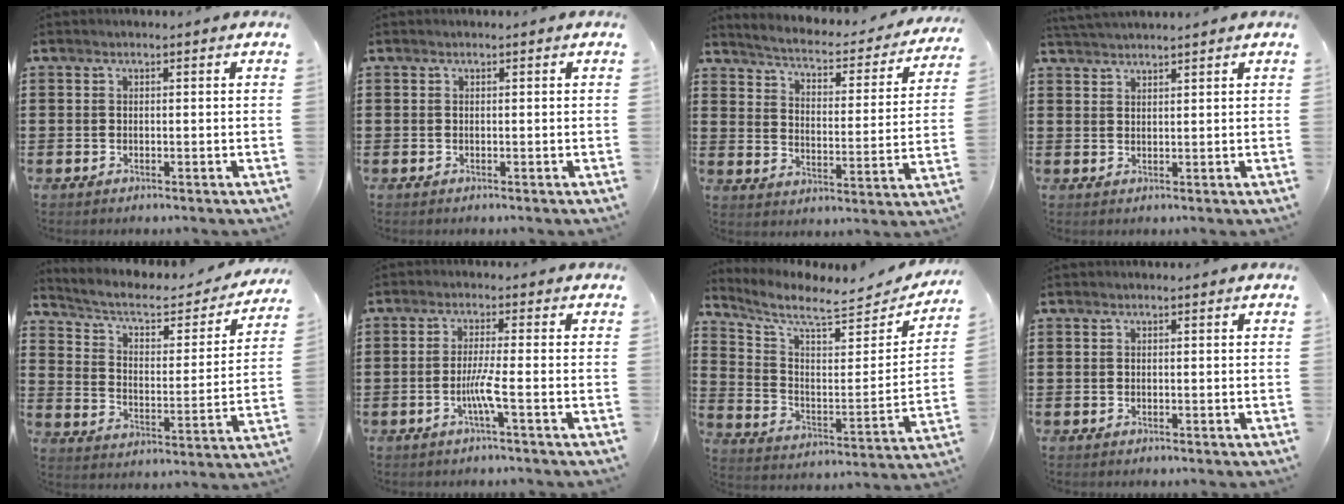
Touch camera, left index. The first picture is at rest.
{"total": 0.0}
{"total": 3.0, "force": [2.8, 0.0, 1.1], "torque": [-0.041, -0.030, 0.036]}
{"total": 0.8, "force": [0.7, -0.1, 0.4], "torque": [-0.009, -0.001, 0.014]}
{"total": 4.9, "force": [3.7, 1.9, 2.6], "torque": [-0.070, -0.022, 0.056]}
{"total": 4.2, "force": [-1.6, -0.4, 3.9], "torque": [-0.082, -0.014, -0.036]}
{"total": 7.7, "force": [6.5, 1.3, 4.0], "torque": [-0.099, -0.047, 0.107]}
{"total": 0.0}